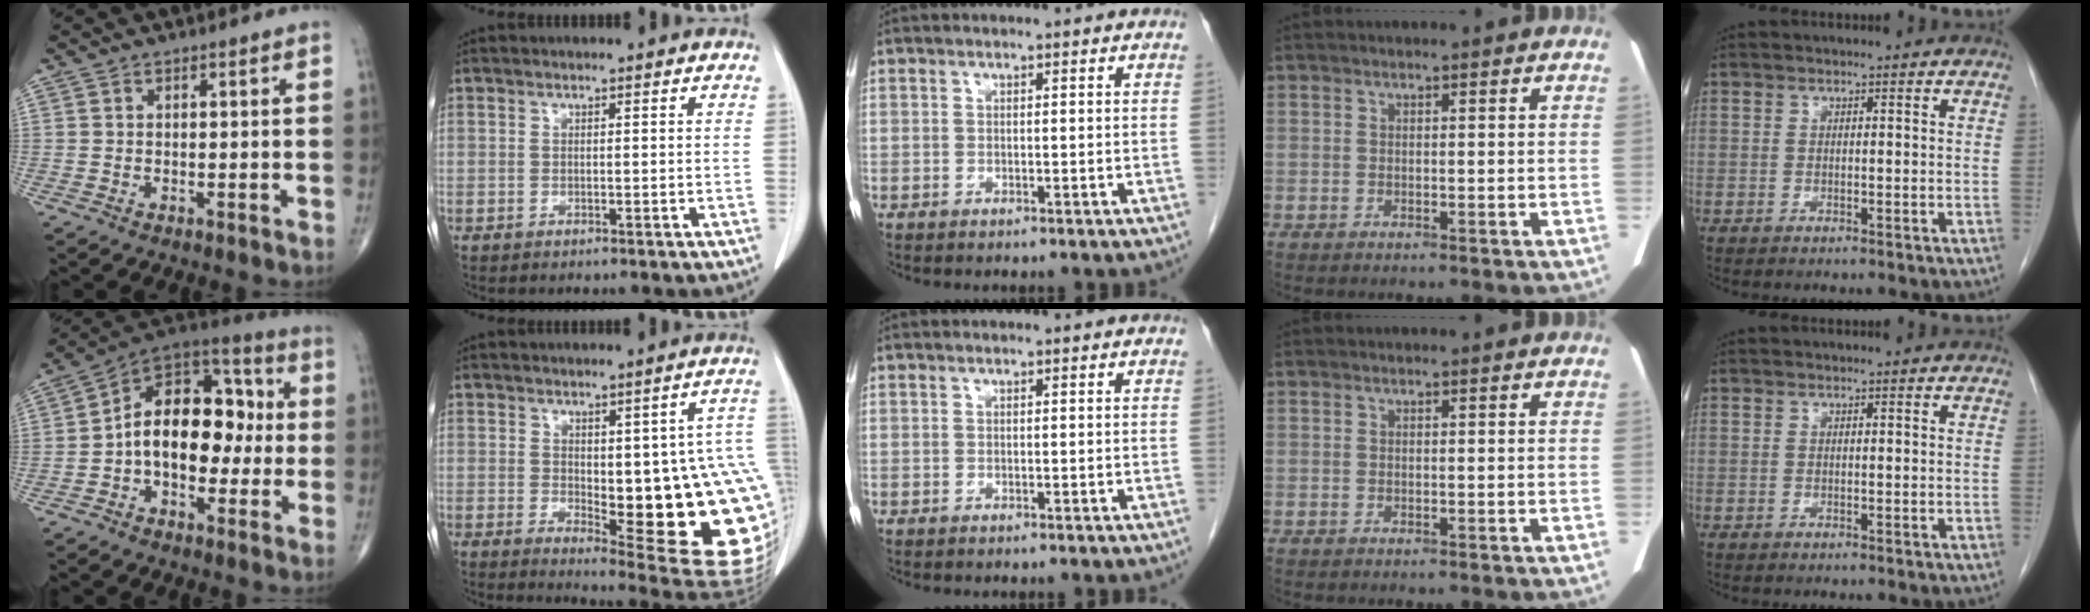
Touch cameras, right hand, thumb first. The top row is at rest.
{"thumb": {"total": 17.3, "force": [-1.1, 11.0, 13.3], "torque": [-0.170, 0.050, -0.029]}, "index": {"total": 19.6, "force": [-1.6, 5.5, 18.8], "torque": [-0.151, 0.007, 0.002]}}